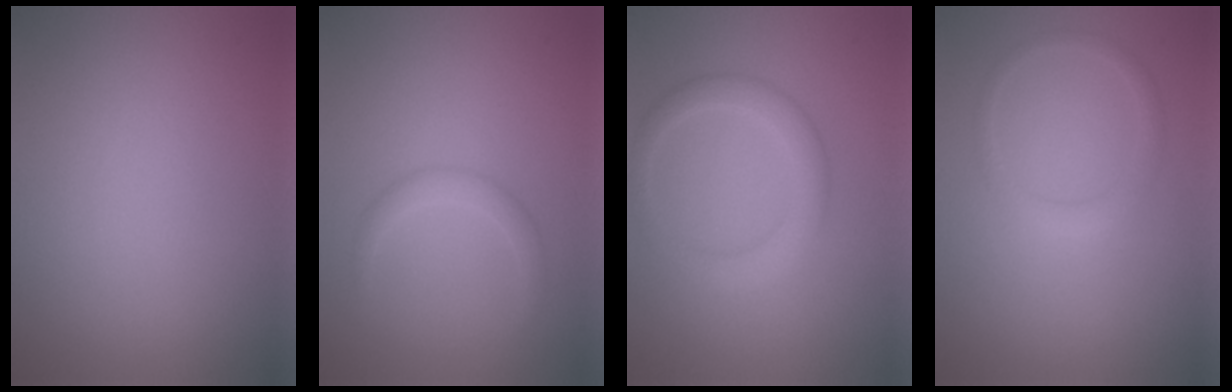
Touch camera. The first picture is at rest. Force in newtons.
{"total": 1.4, "press": 1.4, "slide": 0.0}
{"total": 3.0, "press": 3.0, "slide": 0.0}
{"total": 1.4, "press": 1.4, "slide": 0.1}